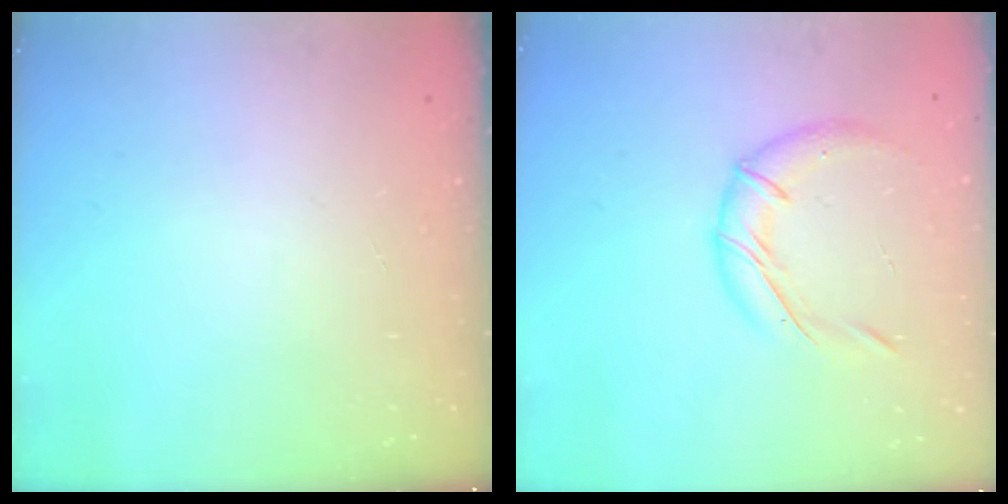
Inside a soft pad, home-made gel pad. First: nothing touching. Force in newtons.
{"total": 11.7, "press": 11.7, "slide": 0.8}